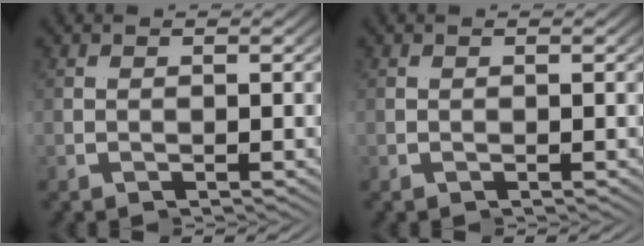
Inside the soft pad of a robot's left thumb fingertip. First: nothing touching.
{"total": 0.0}